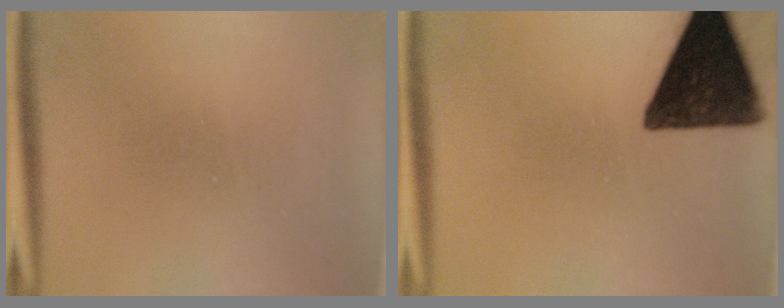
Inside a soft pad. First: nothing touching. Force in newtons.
{"total": 14.5}